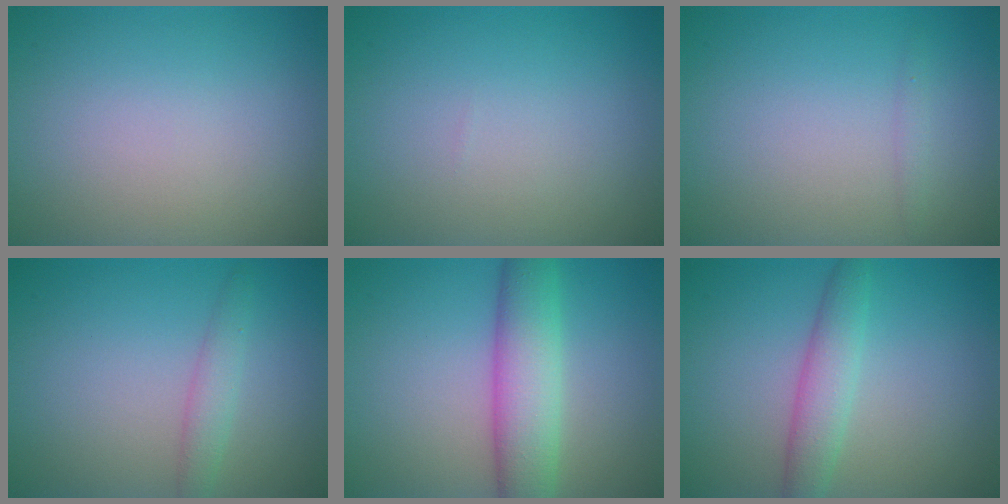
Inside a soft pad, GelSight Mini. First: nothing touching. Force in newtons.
{"total": 0.0}
{"total": 0.6, "press": 0.6, "slide": 0.0}
{"total": 1.8, "press": 1.7, "slide": 0.2}
{"total": 5.9, "press": 5.9, "slide": 0.1}
{"total": 3.0, "press": 3.0, "slide": 0.1}